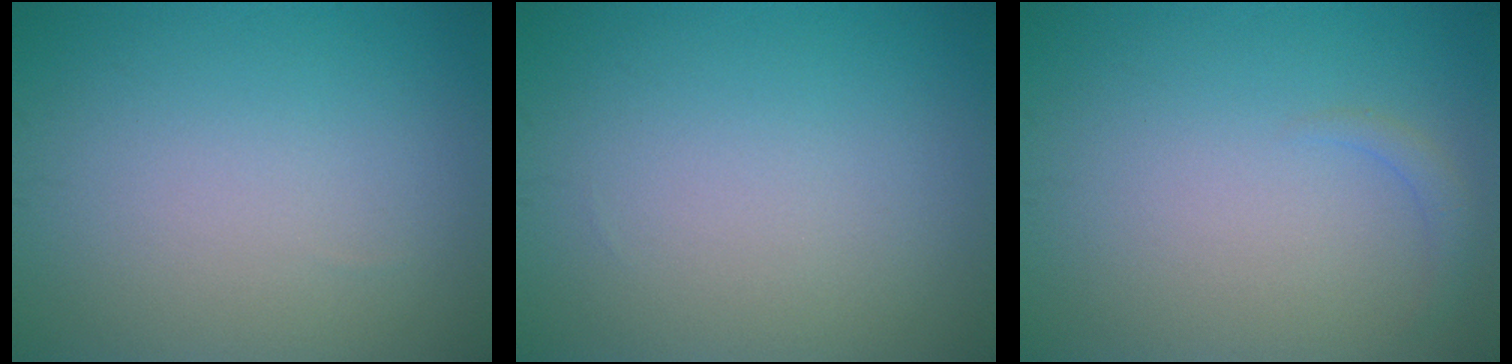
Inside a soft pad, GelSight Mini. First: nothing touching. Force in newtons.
{"total": 0.0}
{"total": 1.0, "press": 1.0, "slide": 0.2}